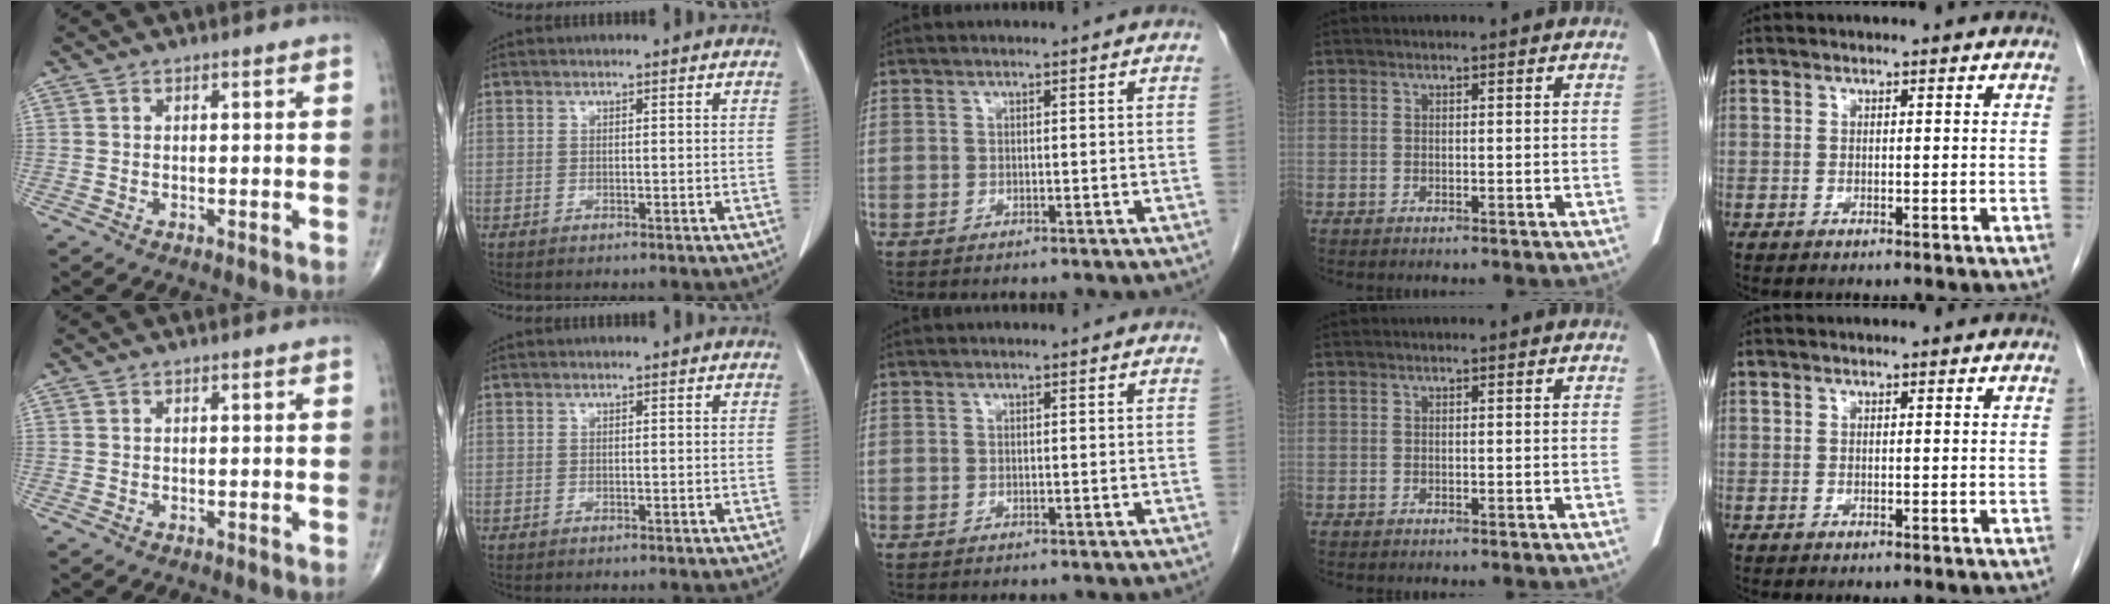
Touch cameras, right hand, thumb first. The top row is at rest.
{}